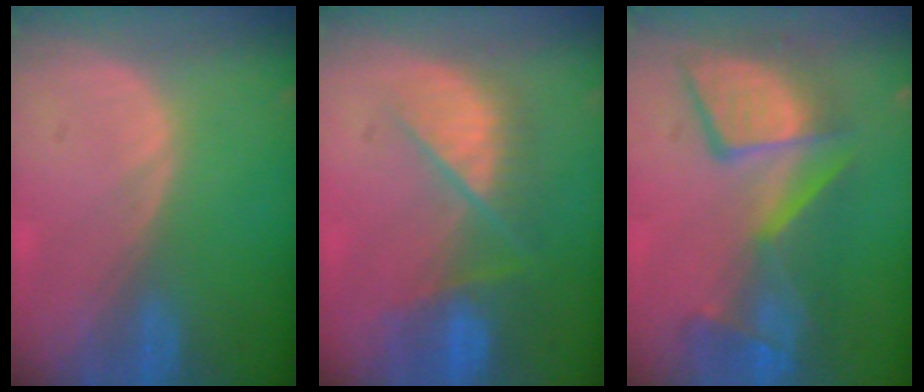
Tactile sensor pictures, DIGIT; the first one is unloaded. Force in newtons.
{"total": 9.0, "press": 7.7, "slide": 4.6}
{"total": 10.5, "press": 9.9, "slide": 3.4}